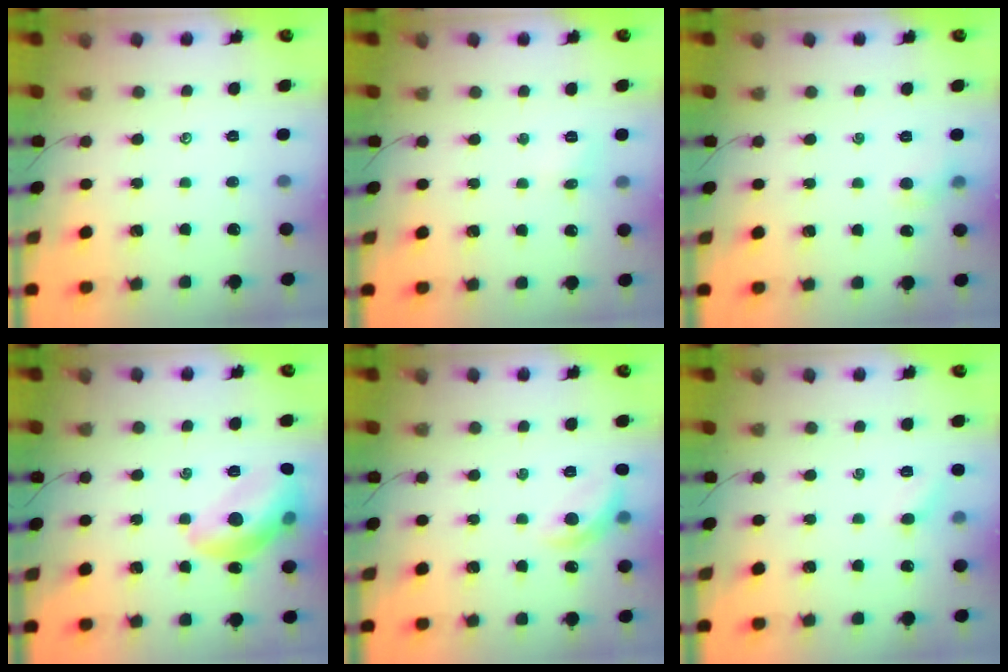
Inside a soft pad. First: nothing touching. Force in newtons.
{"total": 5.1, "press": 4.9, "slide": 1.6}
{"total": 5.4, "press": 5.2, "slide": 1.5}
{"total": 15.0, "press": 14.9, "slide": 1.6}
{"total": 9.3, "press": 9.2, "slide": 1.2}
{"total": 4.4, "press": 4.2, "slide": 1.4}